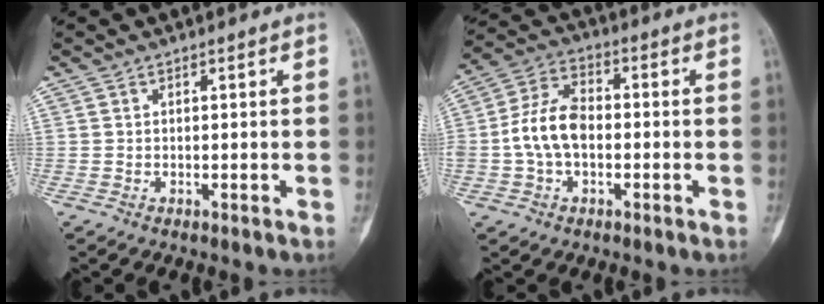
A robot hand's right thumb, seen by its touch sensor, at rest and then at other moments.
{"total": 10.1, "force": [-1.2, 6.5, 7.6], "torque": [-0.139, 0.033, -0.031]}